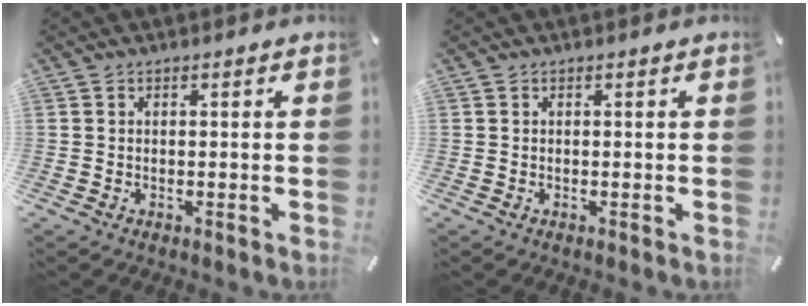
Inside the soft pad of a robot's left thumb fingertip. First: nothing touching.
{"total": 0.0}